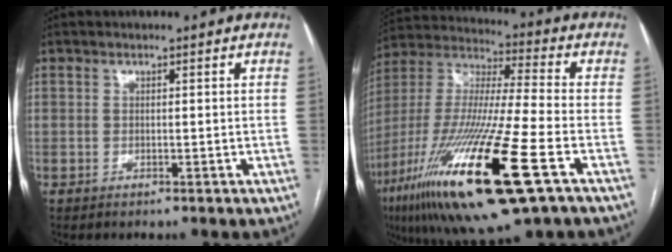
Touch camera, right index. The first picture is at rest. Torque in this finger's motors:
{"motor_torque": [2.14, 0.00, 1.05, 0.21]}